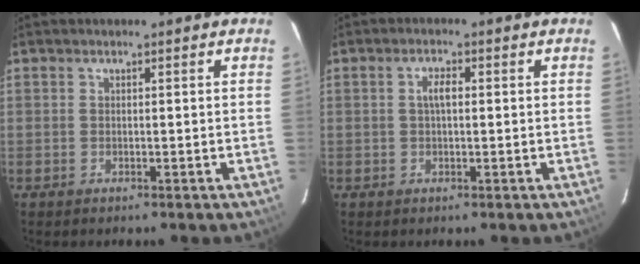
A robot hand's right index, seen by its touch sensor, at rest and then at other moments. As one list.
[{"total": 2.4, "force": [0.3, 1.0, 2.2], "torque": [-0.042, 0.007, 0.005]}]